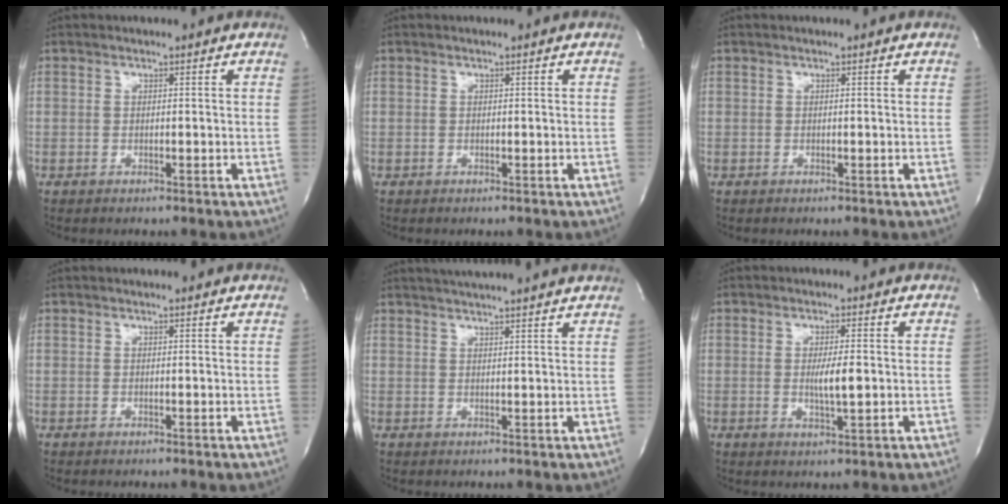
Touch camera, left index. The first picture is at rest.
{"total": 0.0}
{"total": 0.0}
{"total": 1.2, "force": [1.2, 0.2, 0.1], "torque": [-0.012, 0.006, 0.010]}
{"total": 11.0, "force": [9.9, -0.4, 4.8], "torque": [-0.080, 0.024, 0.125]}
{"total": 3.7, "force": [-0.1, 0.5, 3.7], "torque": [-0.068, -0.005, 0.001]}